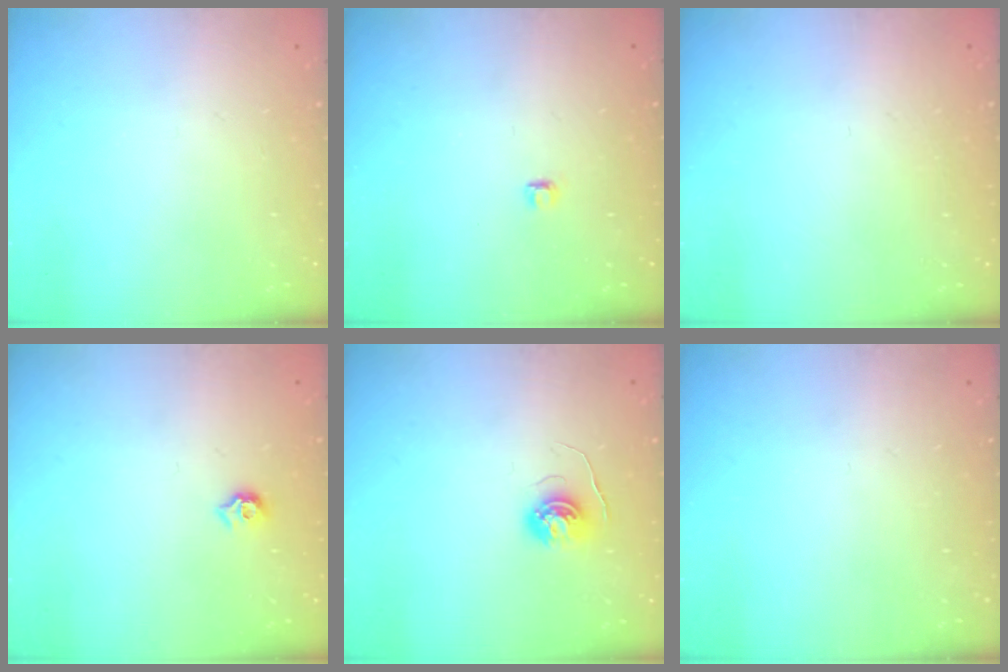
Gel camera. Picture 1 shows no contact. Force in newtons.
{"total": 2.8, "press": 2.7, "slide": 0.3}
{"total": 0.9, "press": 0.9, "slide": 0.1}
{"total": 5.8, "press": 5.8, "slide": 0.8}
{"total": 5.0, "press": 5.0, "slide": 0.4}
{"total": 0.0}